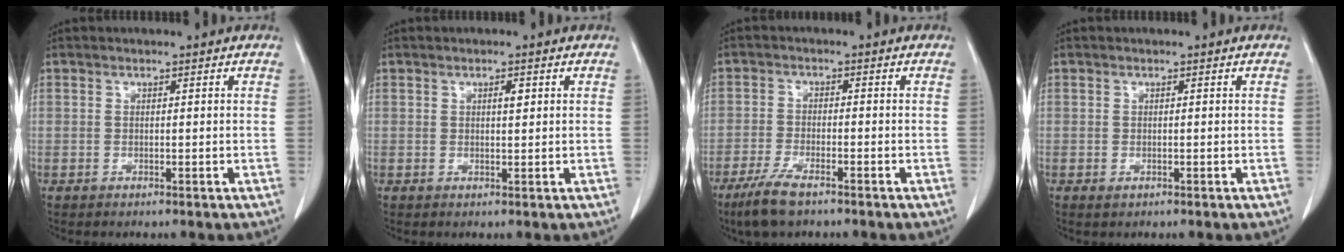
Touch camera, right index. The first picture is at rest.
{"total": 1.2, "force": [0.4, 0.3, 1.1], "torque": [-0.017, 0.001, 0.006]}
{"total": 5.9, "force": [-4.3, 1.1, 3.9], "torque": [-0.086, -0.012, -0.077]}
{"total": 0.6, "force": [-0.4, 0.4, 0.4], "torque": [-0.009, 0.000, -0.002]}